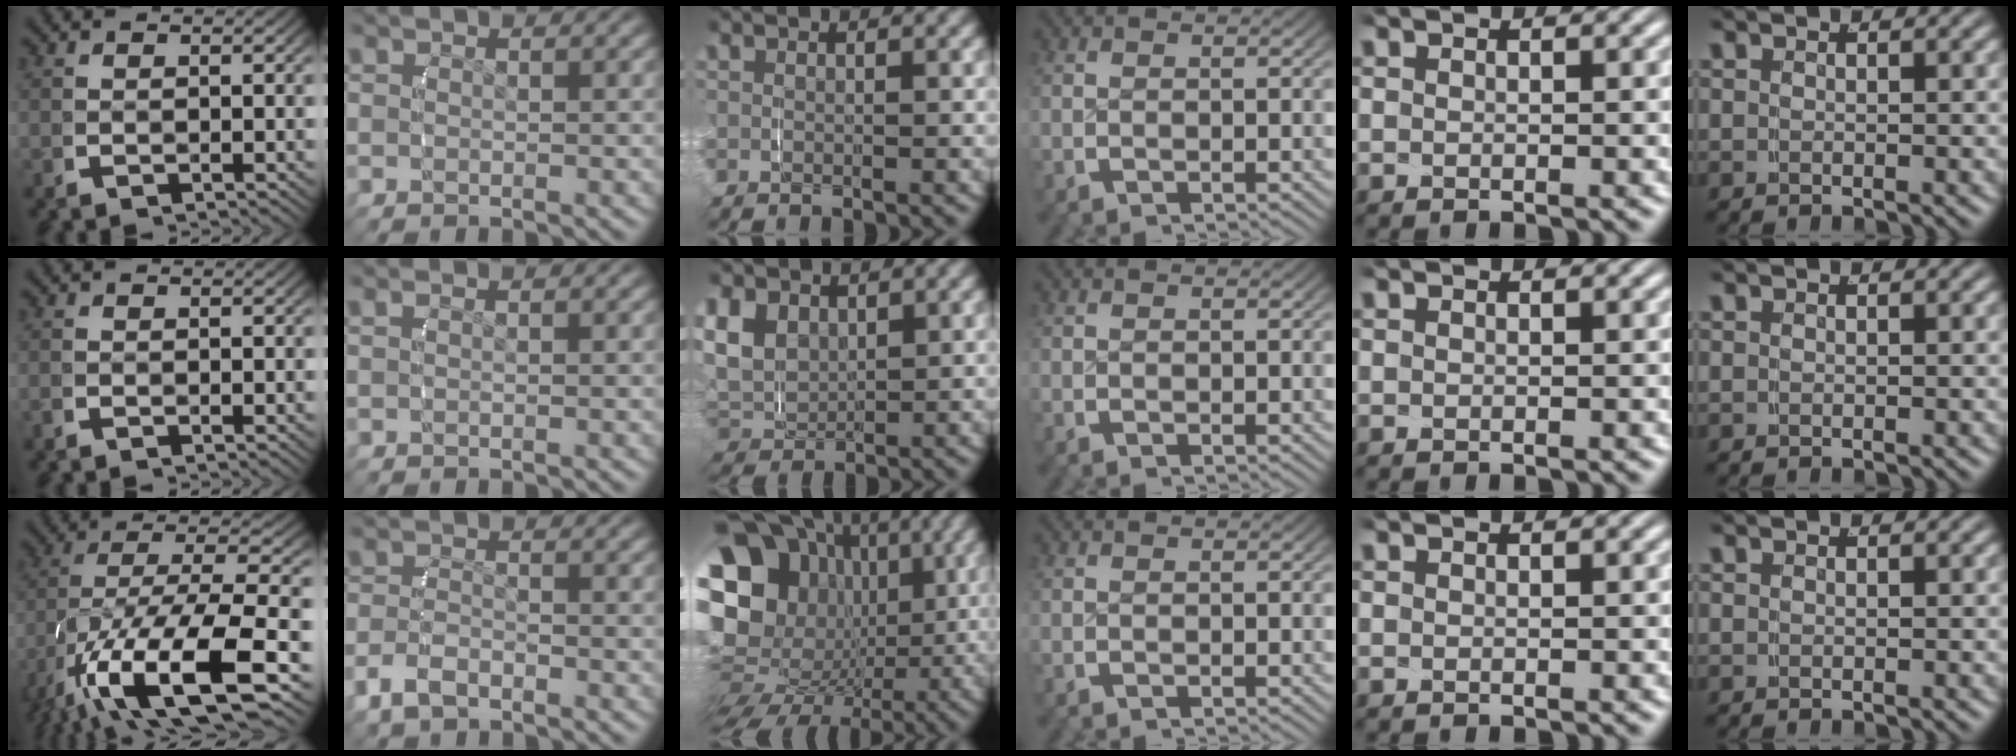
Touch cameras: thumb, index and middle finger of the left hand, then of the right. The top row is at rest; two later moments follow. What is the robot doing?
{"motion": "grasp_and_lifting", "object": "towel"}